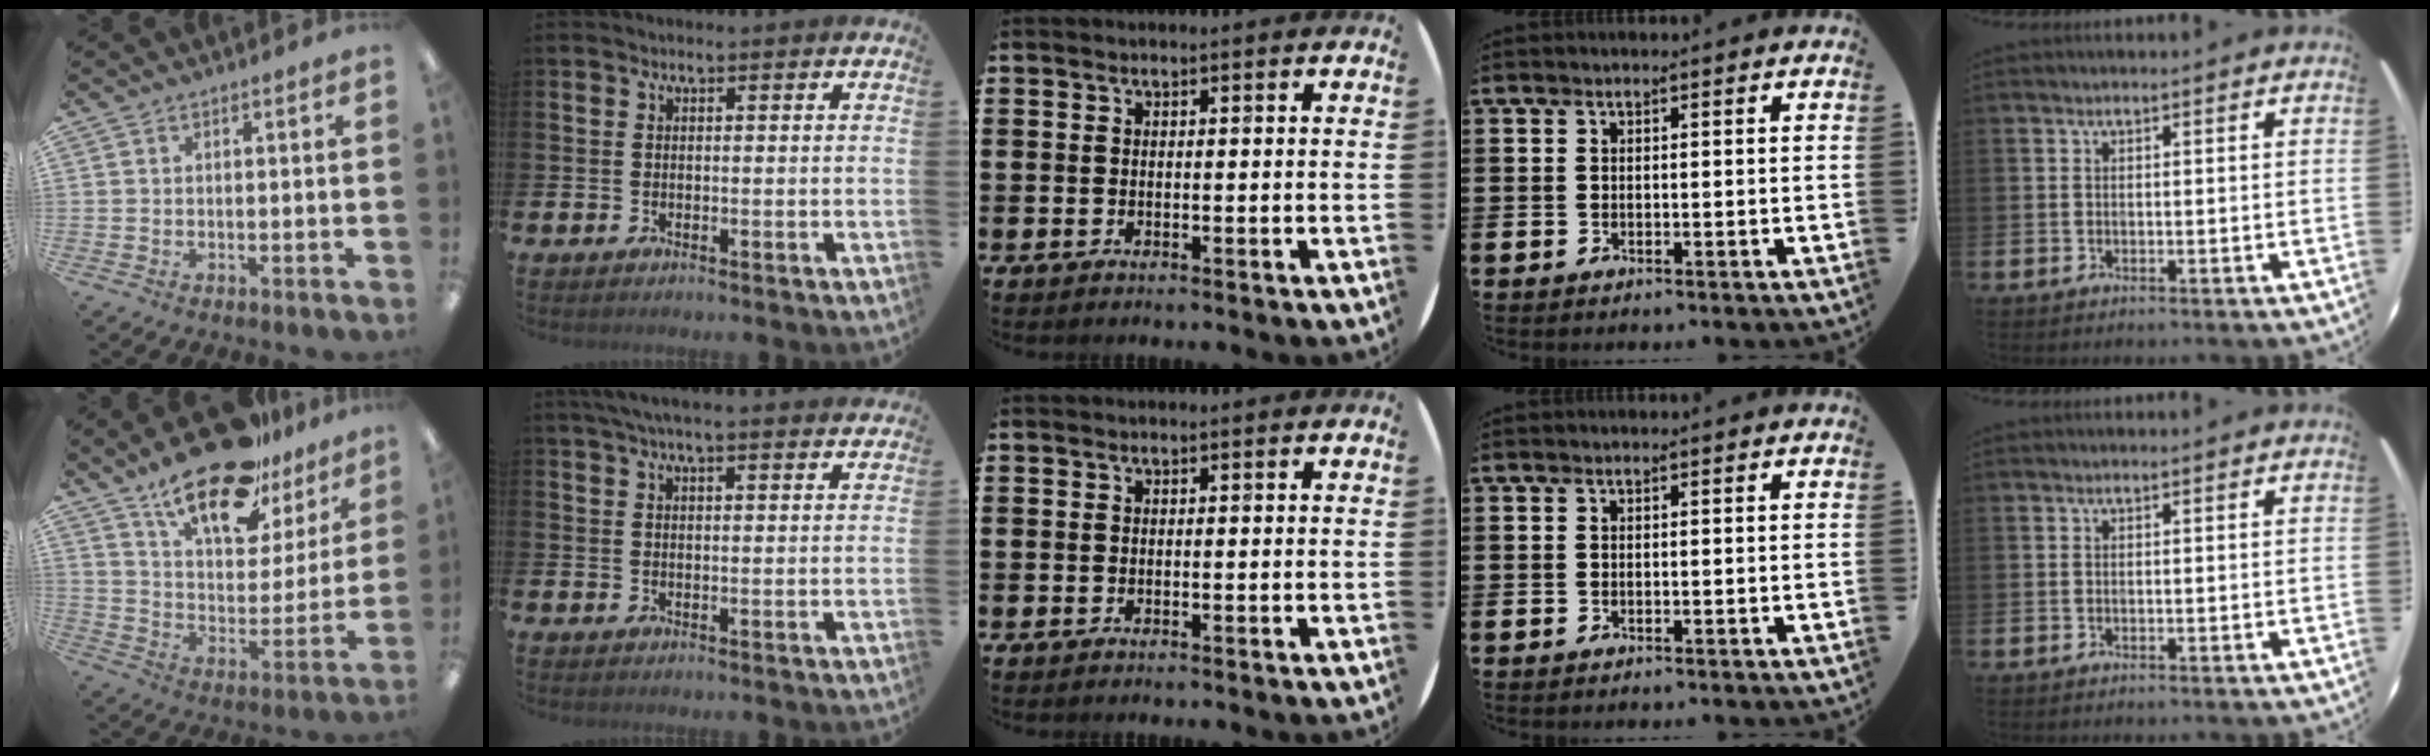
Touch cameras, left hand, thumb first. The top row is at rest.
{"thumb": {"total": 21.8, "force": [15.7, 9.3, 12.0], "torque": [-0.196, -0.096, 0.272]}, "index": {"total": 4.3, "force": [3.9, 0.2, 1.8], "torque": [-0.043, -0.007, 0.071]}}